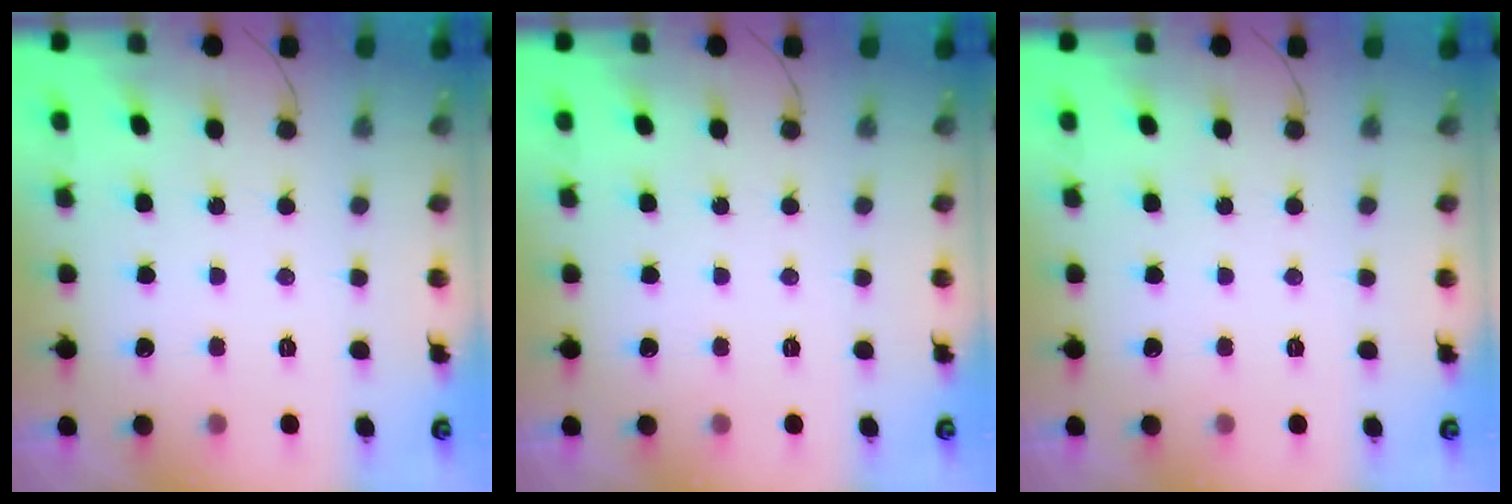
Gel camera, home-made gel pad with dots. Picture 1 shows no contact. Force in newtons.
{"total": 0.0}
{"total": 0.0}